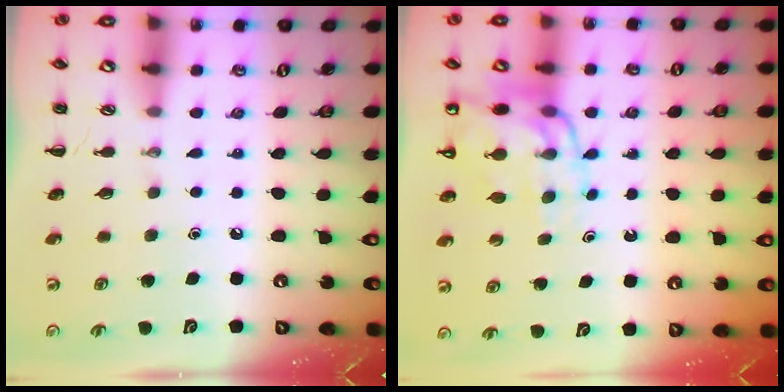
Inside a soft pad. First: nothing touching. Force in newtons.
{"total": 13.3, "press": 13.0, "slide": 3.1}